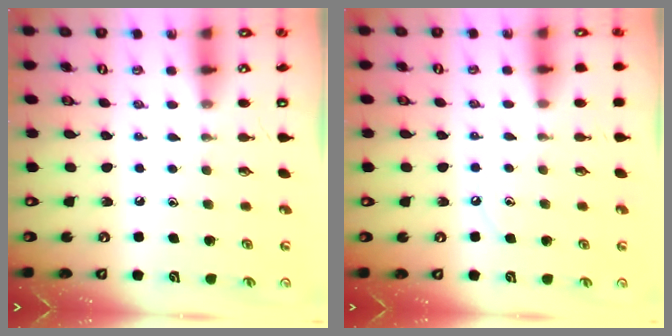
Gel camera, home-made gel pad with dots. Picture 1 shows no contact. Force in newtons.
{"total": 3.1, "press": 3.1, "slide": 0.5}